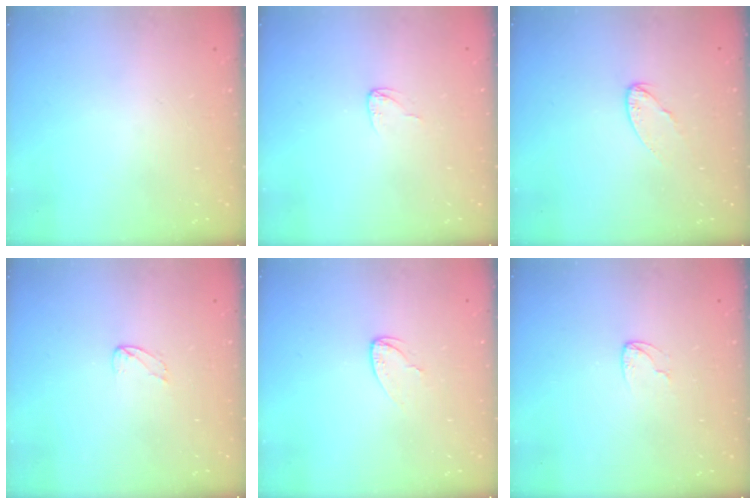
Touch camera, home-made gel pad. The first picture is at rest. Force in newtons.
{"total": 3.6, "press": 3.6, "slide": 0.2}
{"total": 5.7, "press": 5.7, "slide": 0.5}
{"total": 3.0, "press": 3.0, "slide": 0.2}
{"total": 4.0, "press": 4.0, "slide": 0.3}
{"total": 3.4, "press": 3.4, "slide": 0.3}